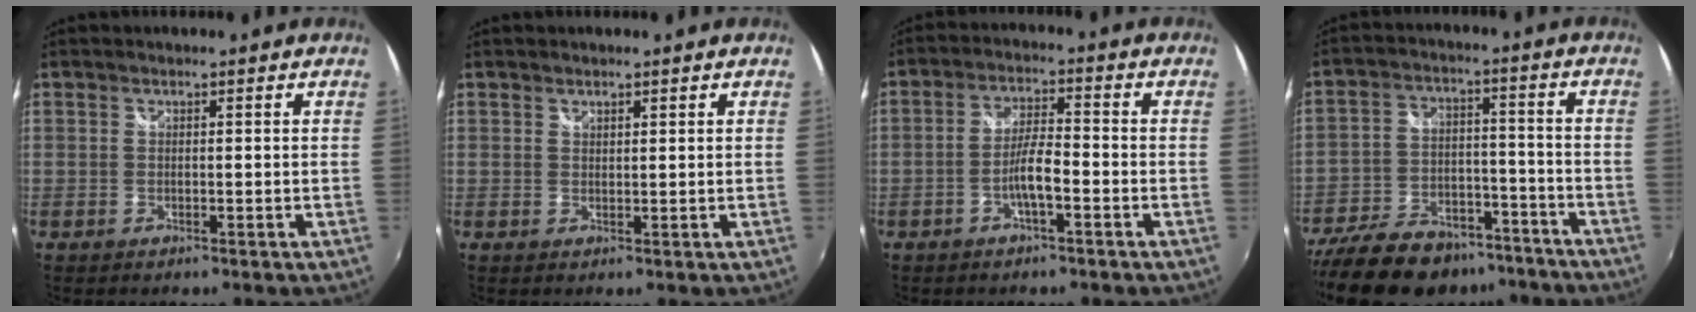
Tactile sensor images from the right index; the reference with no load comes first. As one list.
[{"total": 0.8, "force": [0.7, 0.3, 0.2], "torque": [-0.001, -0.001, 0.014]}, {"total": 5.0, "force": [-2.4, 0.7, 4.4], "torque": [-0.088, 0.007, -0.043]}, {"total": 22.2, "force": [-17.1, 10.9, 9.0], "torque": [-0.207, 0.015, -0.242]}]